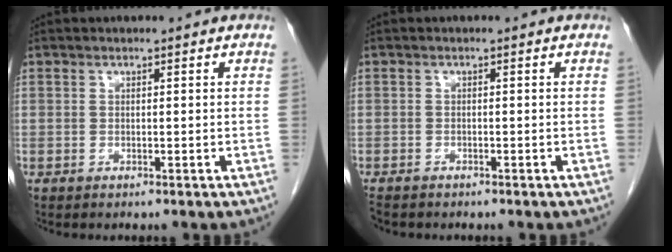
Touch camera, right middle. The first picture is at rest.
{"total": 2.4, "force": [-2.1, 0.9, 0.9], "torque": [-0.016, -0.006, -0.028]}